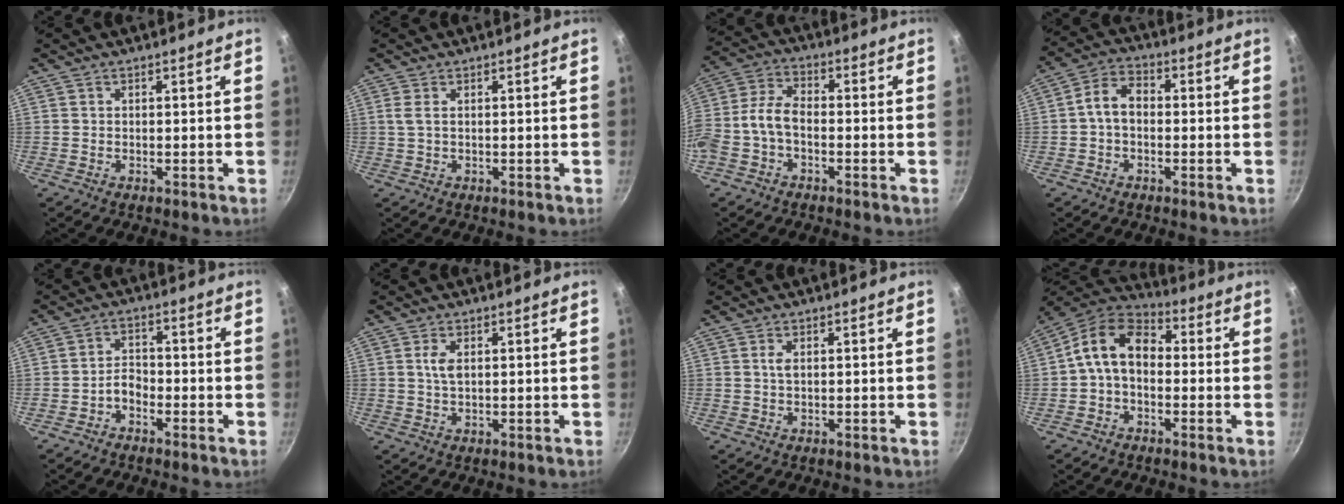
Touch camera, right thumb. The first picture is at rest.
{"total": 1.7, "force": [0.4, 0.6, 1.5], "torque": [-0.036, -0.001, 0.011]}
{"total": 7.6, "force": [-2.6, 4.4, 5.7], "torque": [-0.127, 0.037, -0.063]}
{"total": 5.9, "force": [-0.6, 4.1, 4.2], "torque": [-0.067, 0.025, -0.022]}
{"total": 3.3, "force": [-2.1, 1.9, 1.7], "torque": [-0.024, 0.030, -0.043]}
{"total": 2.7, "force": [0.7, 1.2, 2.3], "torque": [-0.044, -0.001, 0.015]}
{"total": 1.3, "force": [0.3, 0.6, 1.2], "torque": [-0.022, 0.000, 0.006]}
{"total": 11.1, "force": [-0.2, 7.8, 7.9], "torque": [-0.117, 0.039, -0.025]}